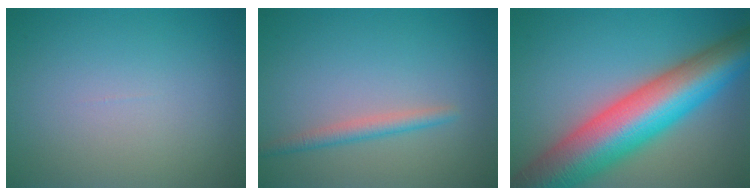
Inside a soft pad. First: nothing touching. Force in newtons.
{"total": 1.9, "press": 1.9, "slide": 0.0}
{"total": 13.6, "press": 13.6, "slide": 0.5}